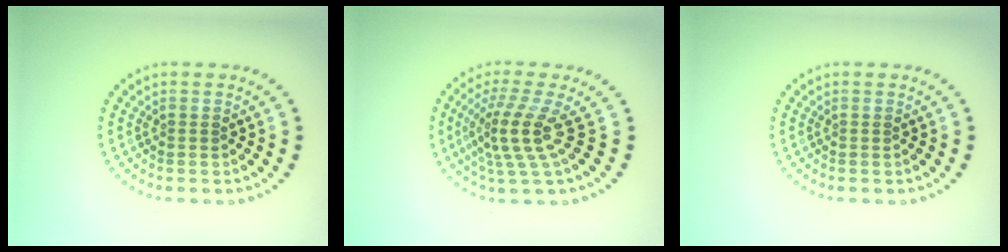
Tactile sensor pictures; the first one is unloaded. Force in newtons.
{"total": 4.0, "press": 2.7, "slide": 2.9}
{"total": 0.0}